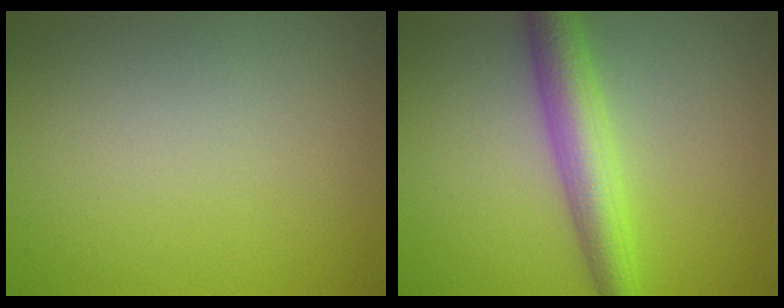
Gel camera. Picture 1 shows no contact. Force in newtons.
{"total": 5.0, "press": 5.0, "slide": 0.0}